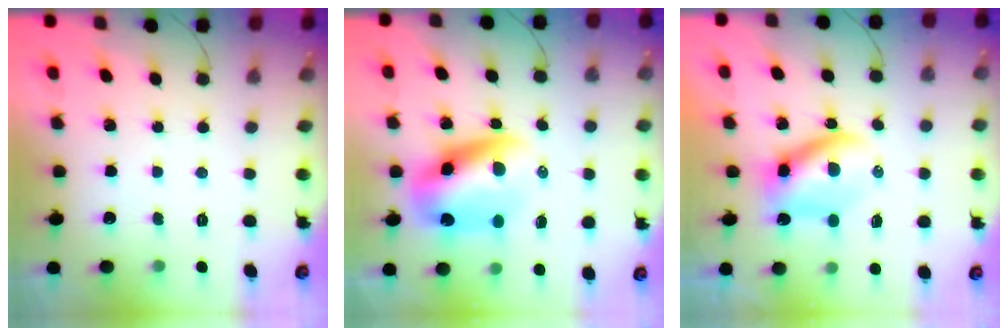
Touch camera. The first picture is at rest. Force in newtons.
{"total": 11.4, "press": 10.9, "slide": 3.3}
{"total": 6.5, "press": 6.5, "slide": 0.7}